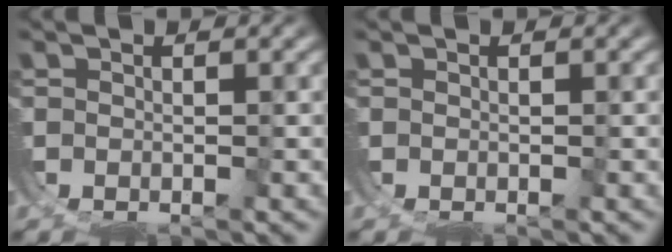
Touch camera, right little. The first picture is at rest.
{"total": 0.0}